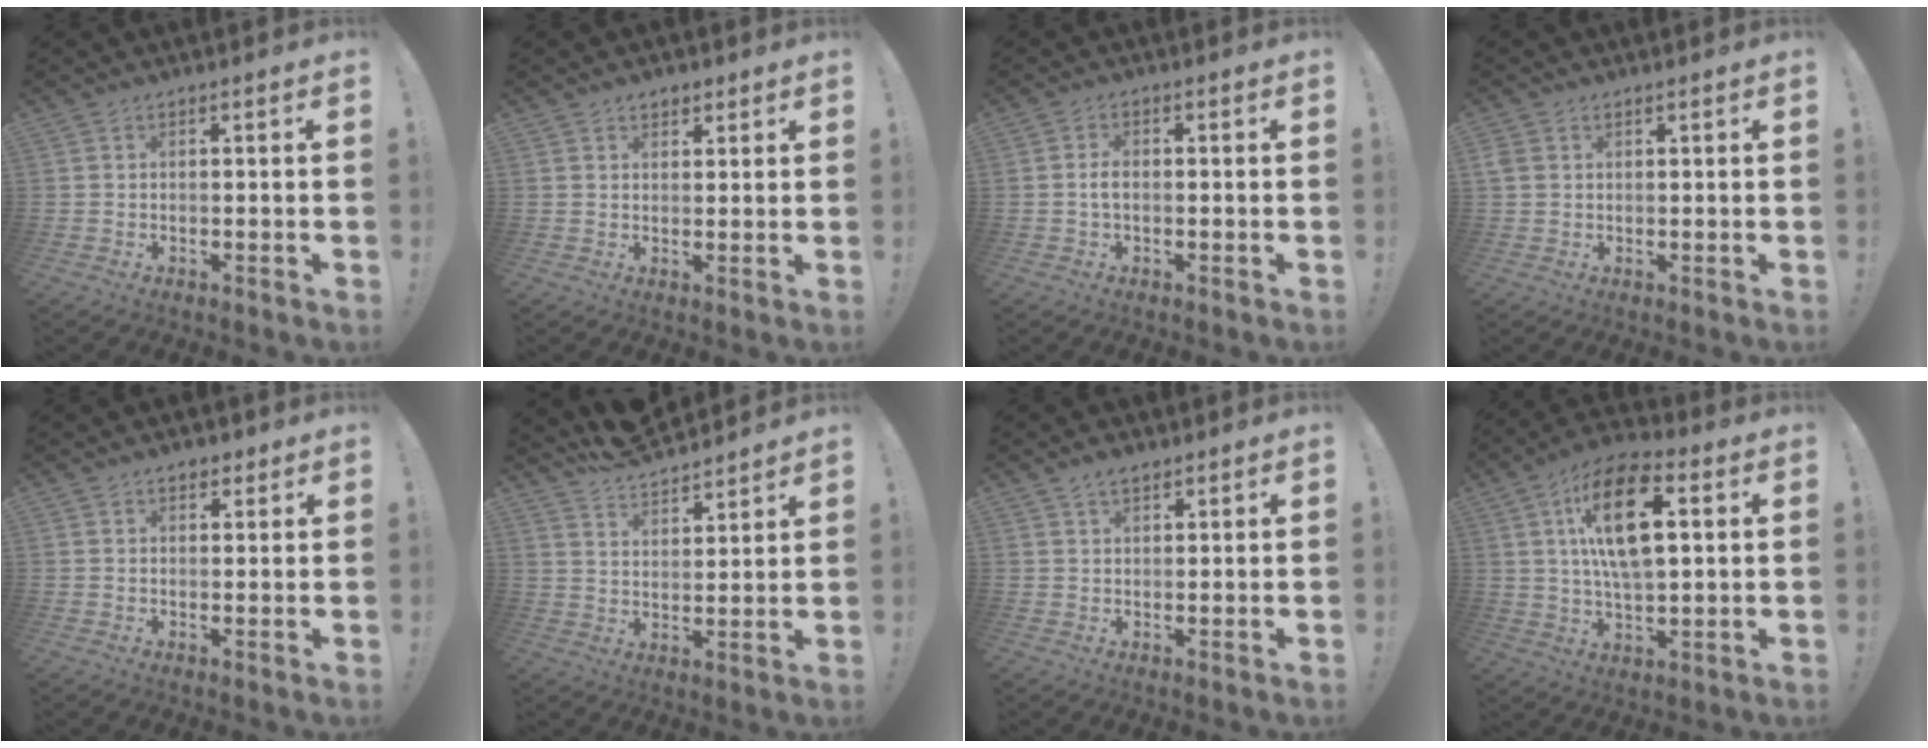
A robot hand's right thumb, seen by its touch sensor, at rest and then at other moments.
{"total": 2.6, "force": [1.8, 1.8, 0.6], "torque": [0.000, -0.008, 0.031]}
{"total": 2.4, "force": [-0.3, 1.2, 2.1], "torque": [-0.030, 0.003, -0.007]}
{"total": 2.4, "force": [1.2, 1.7, 1.2], "torque": [-0.020, 0.001, 0.023]}
{"total": 2.8, "force": [1.8, 1.8, 1.1], "torque": [-0.008, -0.005, 0.032]}
{"total": 8.4, "force": [8.0, 2.0, 1.7], "torque": [-0.049, -0.060, 0.150]}
{"total": 3.2, "force": [2.4, 1.5, 1.5], "torque": [-0.023, -0.012, 0.043]}
{"total": 17.9, "force": [5.1, 8.9, 14.8], "torque": [-0.246, 0.000, 0.079]}